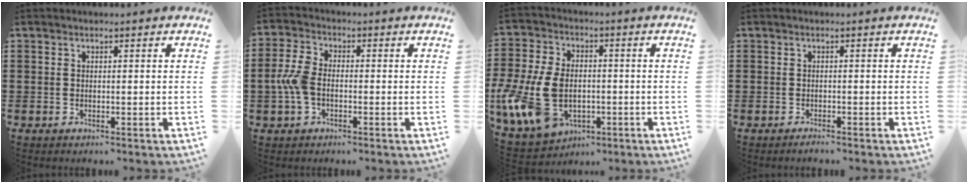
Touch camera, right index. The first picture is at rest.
{"total": 5.5, "force": [-1.1, 3.3, 4.3], "torque": [-0.115, -0.003, -0.028]}
{"total": 13.1, "force": [-3.1, 8.8, 9.2], "torque": [-0.235, 0.005, -0.057]}
{"total": 0.8, "force": [-0.7, 0.0, 0.2], "torque": [-0.006, -0.003, -0.014]}